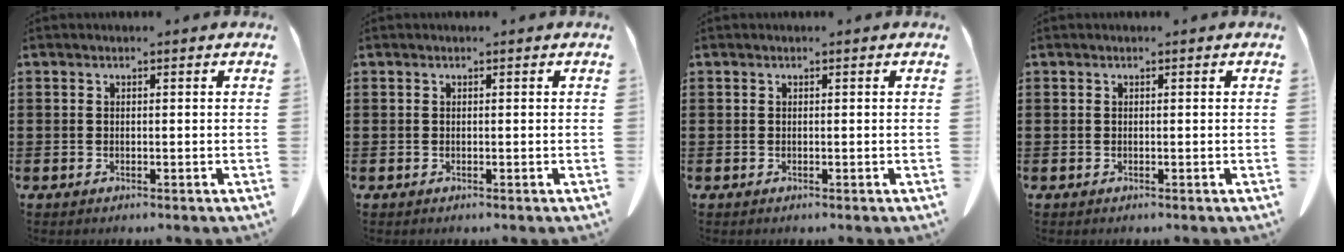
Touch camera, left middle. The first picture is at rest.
{"total": 0.0}
{"total": 0.0}
{"total": 0.0}